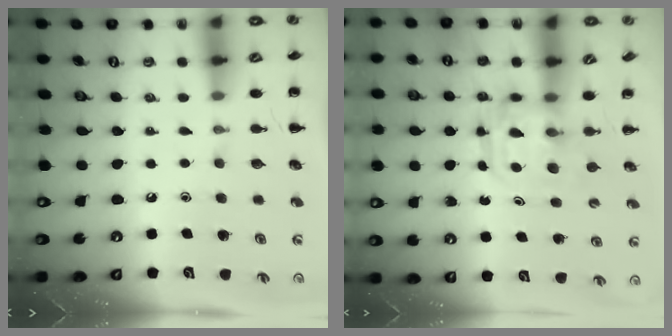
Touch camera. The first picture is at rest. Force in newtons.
{"total": 3.0, "press": 3.0, "slide": 0.2}